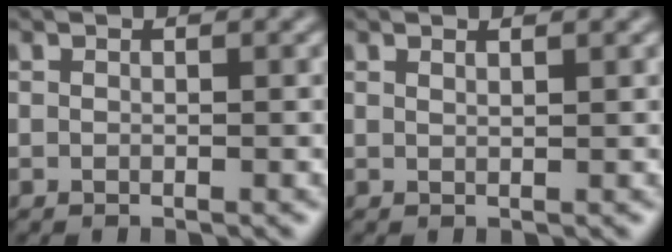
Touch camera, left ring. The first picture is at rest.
{"total": 0.9, "force": [0.8, 0.2, 0.5], "torque": [-0.001, -0.001, 0.009]}